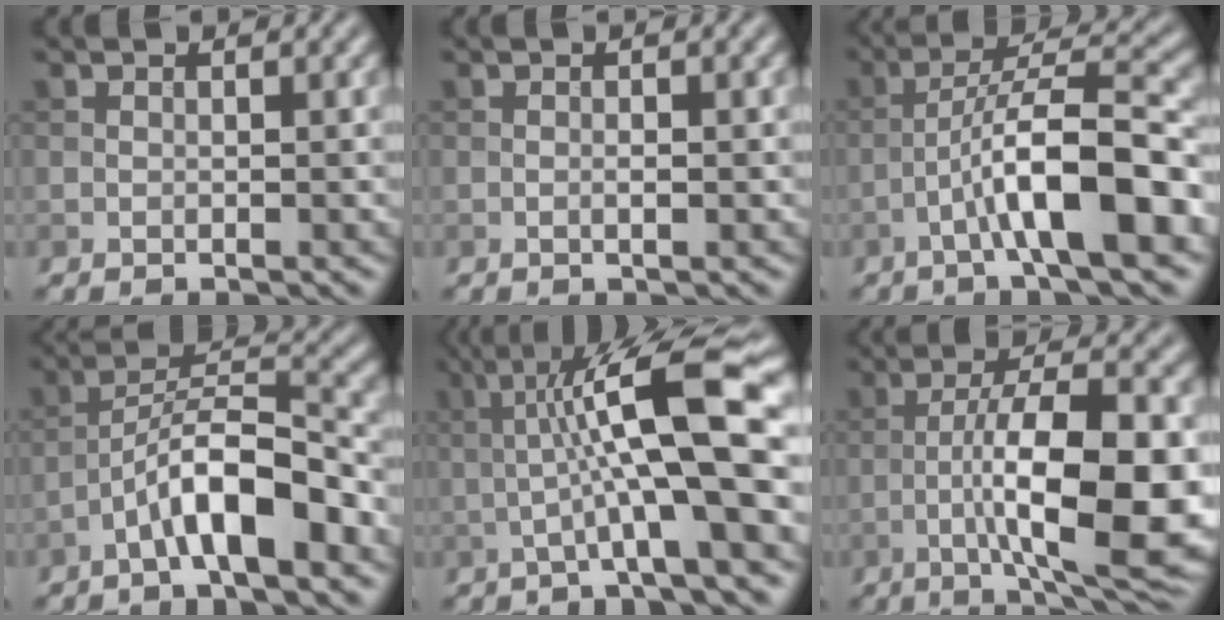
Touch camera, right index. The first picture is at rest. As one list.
[{"total": 1.1, "force": [-0.1, 0.2, 1.1], "torque": [-0.017, -0.004, -0.002]}, {"total": 8.3, "force": [-3.2, 1.4, 7.6], "torque": [-0.122, 0.023, -0.053]}, {"total": 7.3, "force": [-3.7, 1.8, 6.0], "torque": [-0.106, 0.023, -0.065]}, {"total": 11.5, "force": [0.7, 2.0, 11.3], "torque": [-0.169, 0.019, 0.010]}, {"total": 12.8, "force": [-2.9, 3.4, 11.9], "torque": [-0.188, 0.003, -0.048]}]